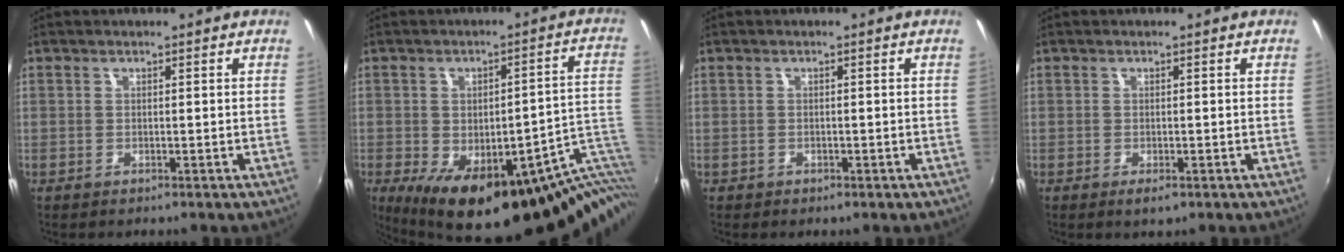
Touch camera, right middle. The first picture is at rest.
{"total": 22.8, "force": [-8.5, 8.2, 19.5], "torque": [-0.250, -0.037, -0.102]}
{"total": 1.3, "force": [-0.7, 1.0, 0.4], "torque": [-0.010, -0.005, -0.009]}
{"total": 1.5, "force": [-0.9, 0.3, 1.1], "torque": [-0.023, -0.006, -0.014]}